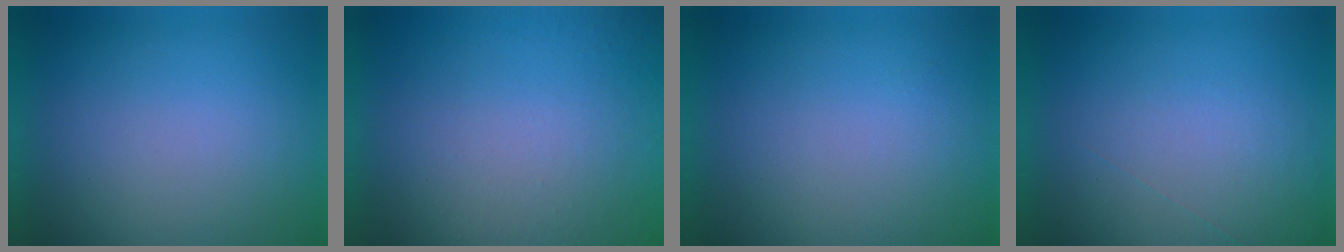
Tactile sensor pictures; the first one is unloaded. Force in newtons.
{"total": 7.8}
{"total": 0.0}
{"total": 1.0}